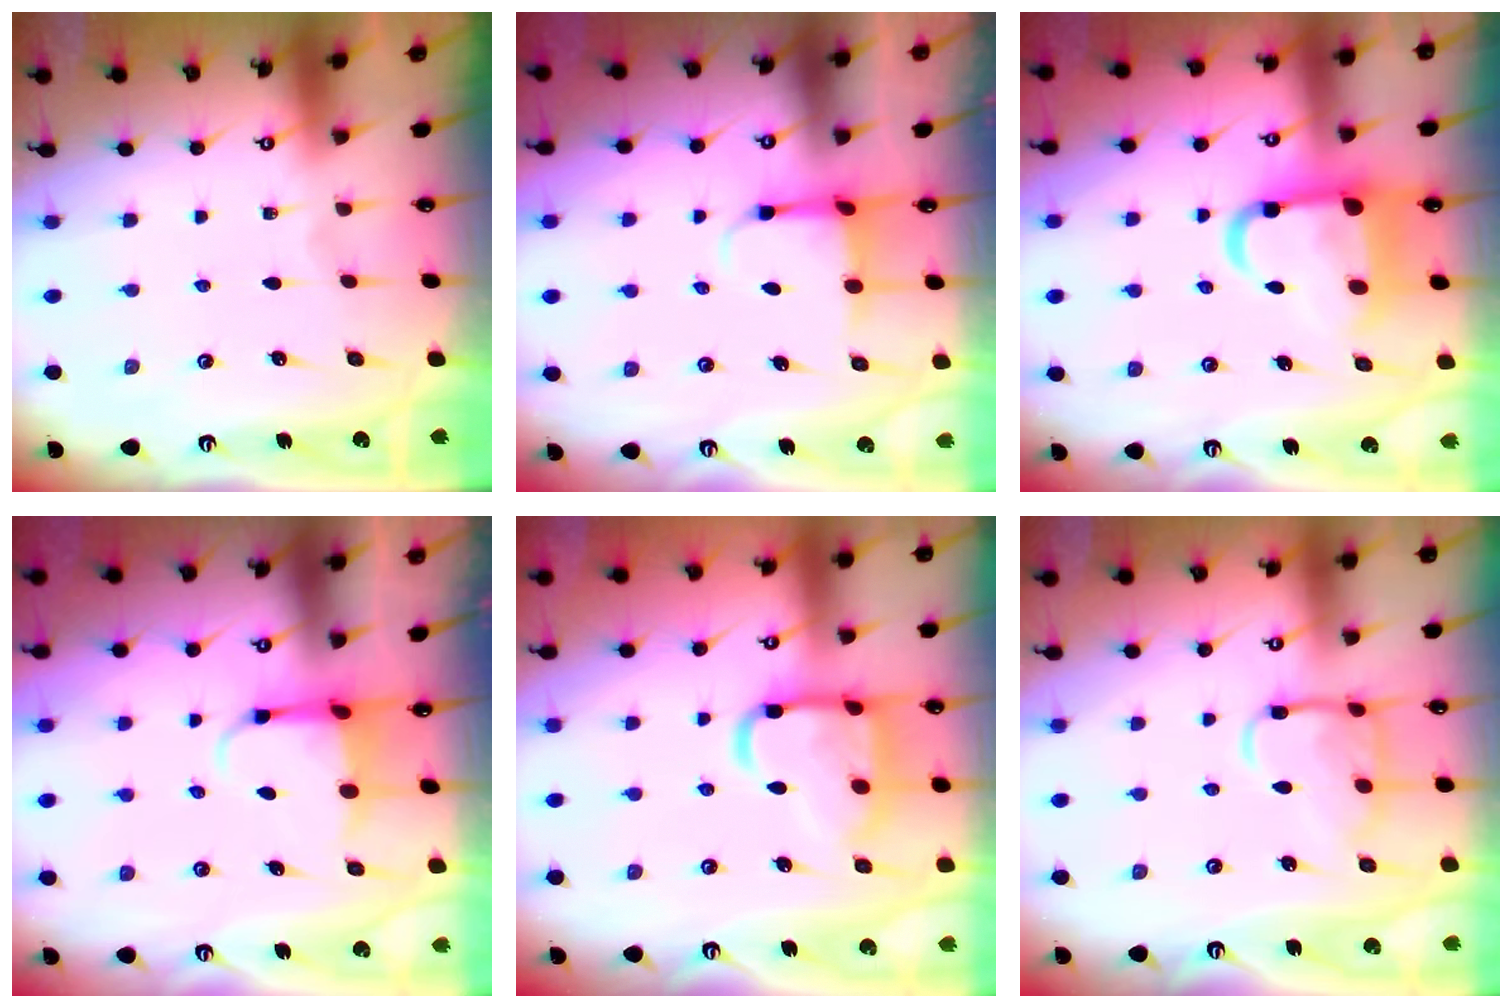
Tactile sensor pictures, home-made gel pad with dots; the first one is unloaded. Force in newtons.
{"total": 3.7, "press": 3.5, "slide": 1.3}
{"total": 12.7, "press": 12.6, "slide": 1.6}
{"total": 3.8, "press": 3.7, "slide": 1.1}
{"total": 16.6, "press": 16.5, "slide": 1.4}
{"total": 13.8, "press": 13.8, "slide": 1.1}